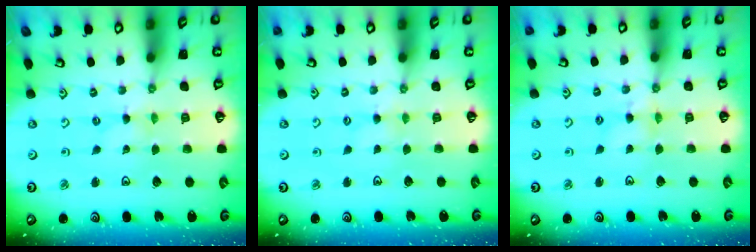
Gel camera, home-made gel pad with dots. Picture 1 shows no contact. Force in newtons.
{"total": 1.3, "press": 1.3, "slide": 0.3}
{"total": 4.4, "press": 4.4, "slide": 0.4}